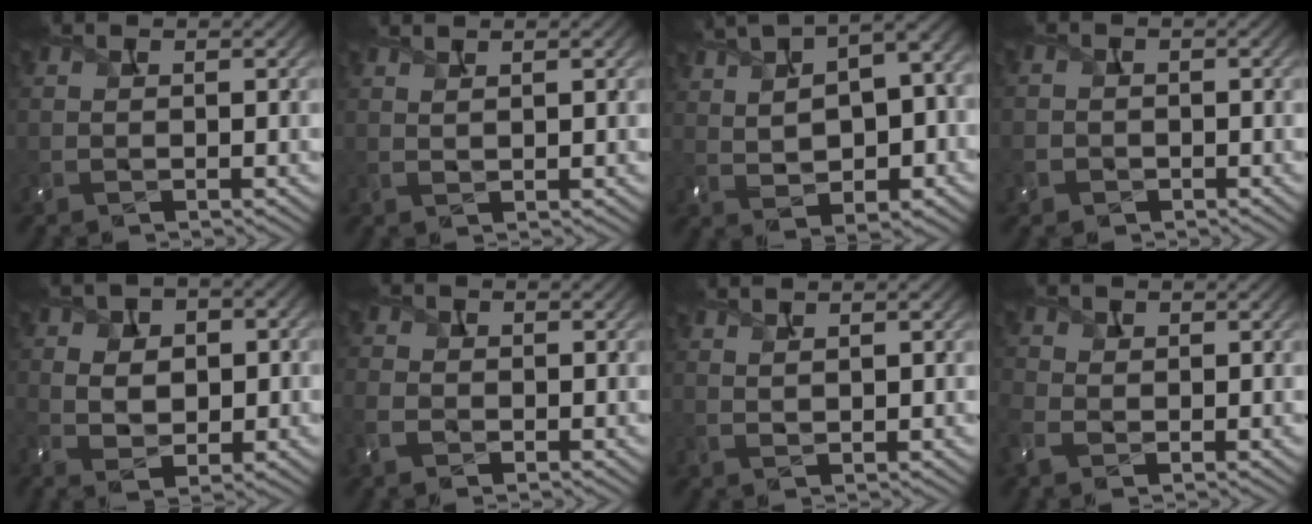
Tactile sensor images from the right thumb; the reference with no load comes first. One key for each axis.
{"total": 1.5, "fx": 1.3, "fy": 0.0, "fz": 0.9, "tx": -0.019, "ty": -0.002, "tz": 0.021}
{"total": 13.8, "fx": 3.3, "fy": 6.9, "fz": 11.6, "tx": -0.202, "ty": 0.018, "tz": 0.064}
{"total": 2.1, "fx": -0.9, "fy": 1.8, "fz": 0.4, "tx": -0.003, "ty": -0.002, "tz": -0.021}
{"total": 6.2, "fx": 0.5, "fy": 4.2, "fz": 4.5, "tx": -0.070, "ty": 0.003, "tz": 0.005}
{"total": 3.4, "fx": -1.4, "fy": 2.3, "fz": 1.9, "tx": -0.054, "ty": -0.006, "tz": -0.037}
{"total": 2.3, "fx": 1.7, "fy": 0.3, "fz": 1.4, "tx": -0.023, "ty": -0.003, "tz": 0.026}
{"total": 3.5, "fx": -0.7, "fy": 2.6, "fz": 2.2, "tx": -0.067, "ty": -0.002, "tz": -0.023}